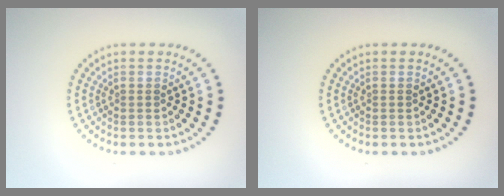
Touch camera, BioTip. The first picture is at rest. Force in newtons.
{"total": 0.0}